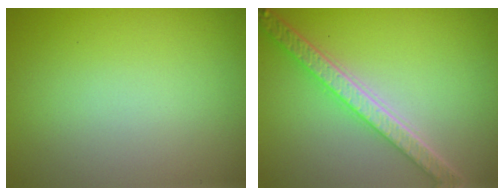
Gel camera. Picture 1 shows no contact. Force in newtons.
{"total": 5.2, "press": 4.0, "slide": 3.3}